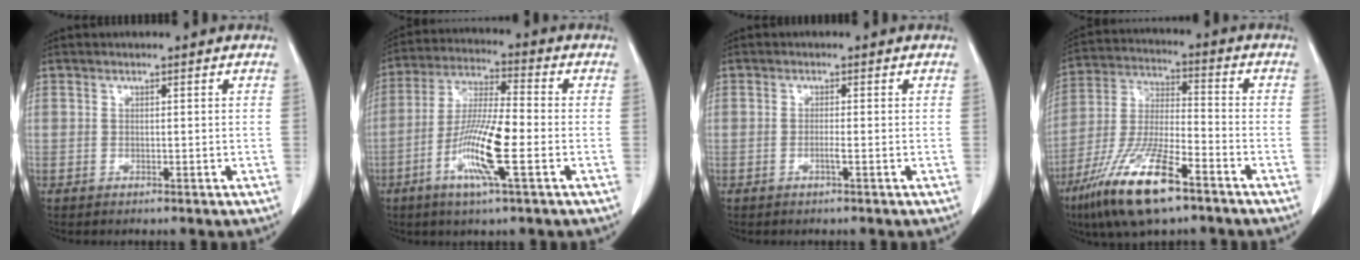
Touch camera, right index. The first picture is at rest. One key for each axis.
{"total": 11.8, "fx": -3.9, "fy": 0.9, "fz": 11.1, "tx": -0.221, "ty": -0.009, "tz": -0.078}
{"total": 1.1, "fx": -0.5, "fy": -0.1, "fz": 1.0, "tx": -0.021, "ty": 0.000, "tz": -0.009}
{"total": 15.3, "fx": -9.3, "fy": 3.1, "fz": 11.7, "tx": -0.245, "ty": -0.025, "tz": -0.171}